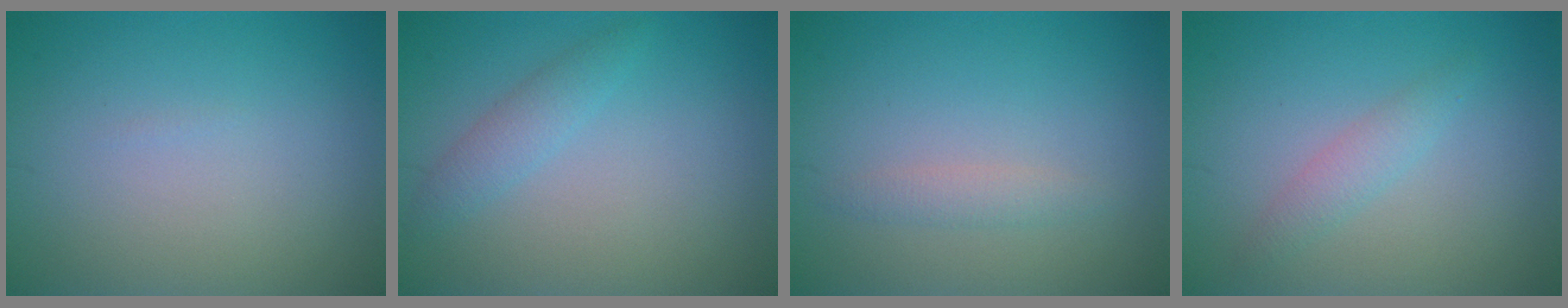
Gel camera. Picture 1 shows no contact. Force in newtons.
{"total": 1.8, "press": 1.8, "slide": 0.1}
{"total": 1.2, "press": 1.2, "slide": 0.1}
{"total": 1.6, "press": 1.6, "slide": 0.2}